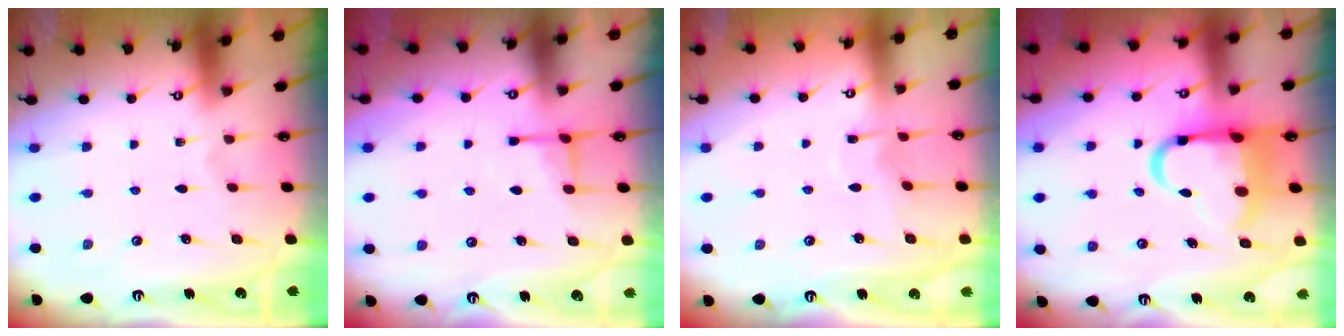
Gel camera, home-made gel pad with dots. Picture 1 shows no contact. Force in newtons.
{"total": 3.6, "press": 3.5, "slide": 0.7}
{"total": 4.1, "press": 4.0, "slide": 0.6}
{"total": 13.2, "press": 12.9, "slide": 2.9}